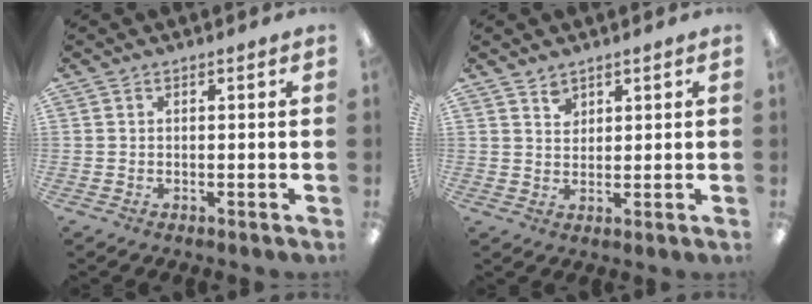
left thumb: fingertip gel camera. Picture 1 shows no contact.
{"total": 2.7, "force": [2.1, 1.6, 0.4], "torque": [0.006, -0.011, 0.039]}